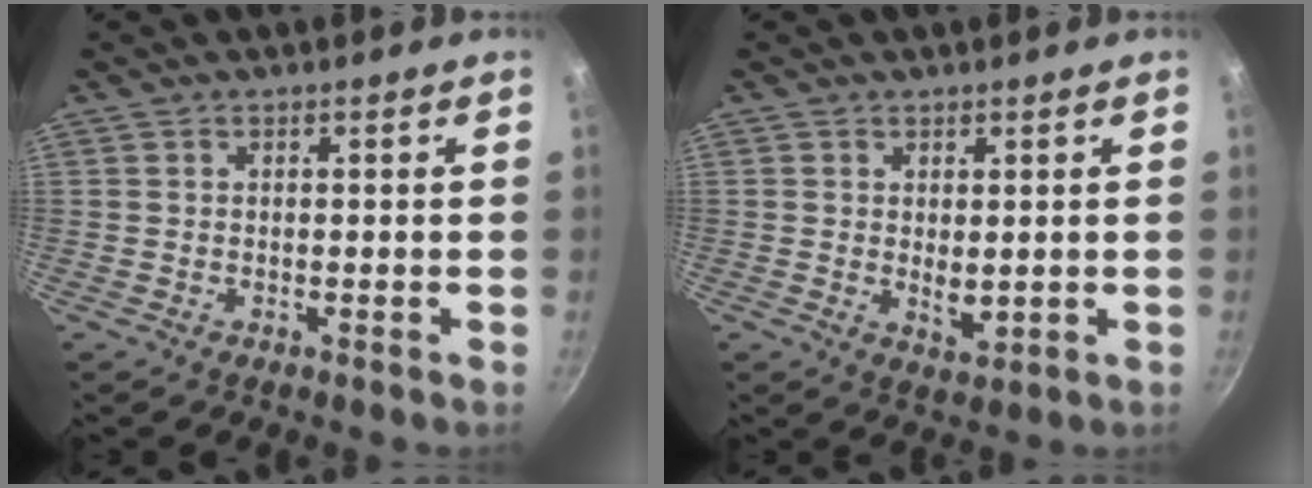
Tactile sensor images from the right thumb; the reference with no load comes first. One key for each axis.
{"total": 3.2, "fx": 0.5, "fy": 1.8, "fz": 2.6, "tx": -0.041, "ty": -0.012, "tz": 0.012}